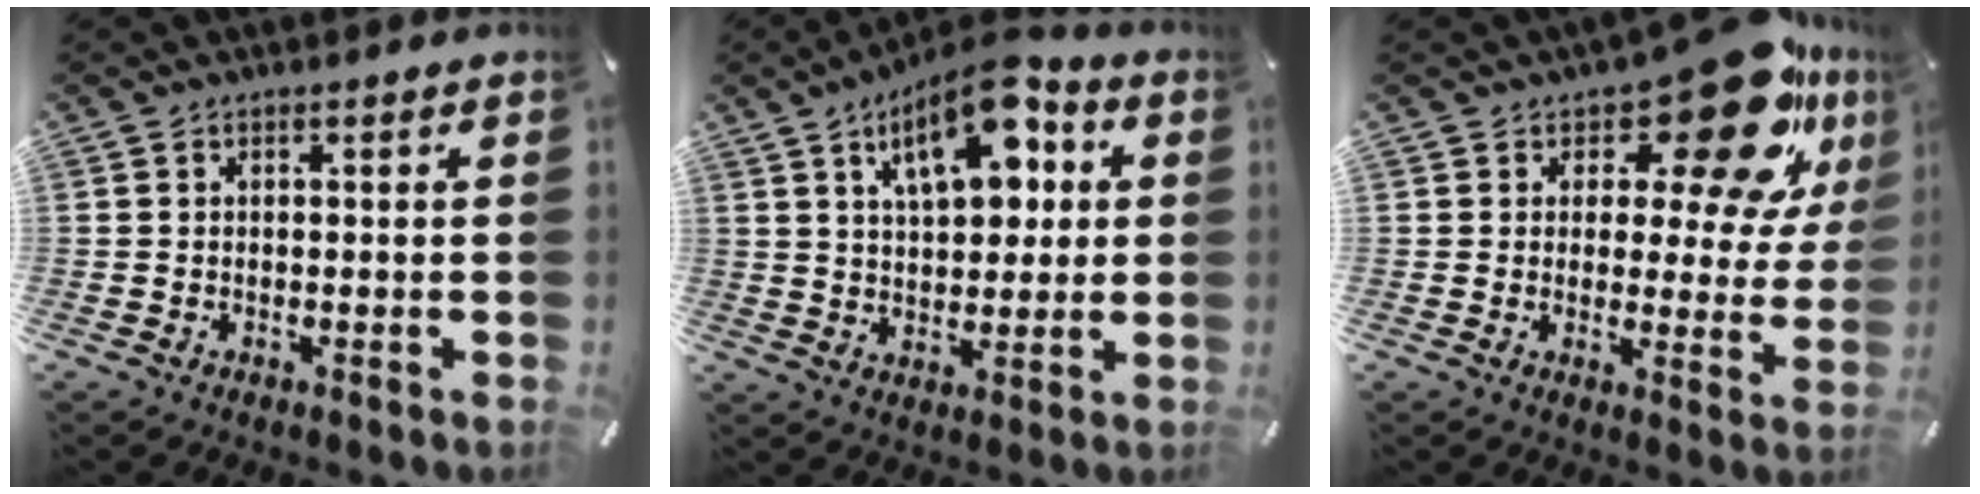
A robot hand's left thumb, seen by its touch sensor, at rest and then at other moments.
{"total": 14.7, "force": [6.5, 7.7, 10.7], "torque": [-0.157, -0.017, 0.110]}
{"total": 17.9, "force": [11.6, 7.1, 11.6], "torque": [-0.158, -0.083, 0.190]}